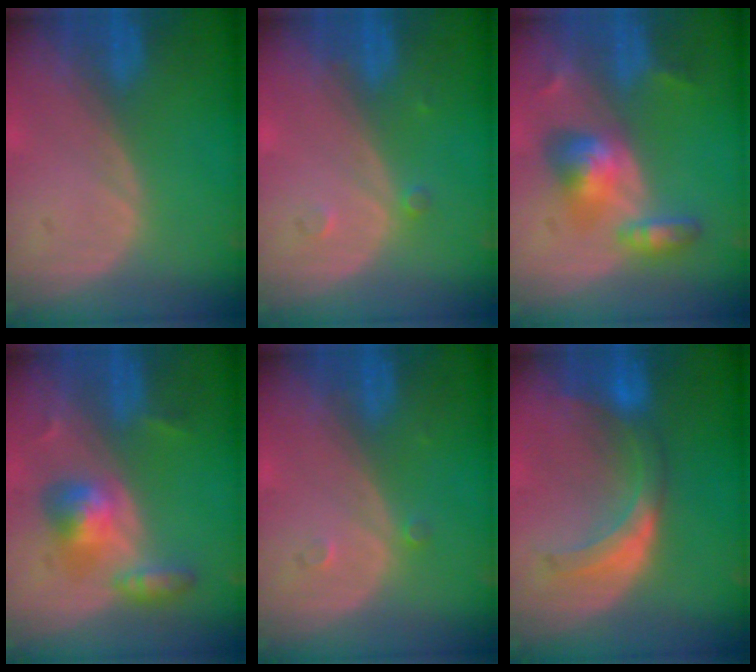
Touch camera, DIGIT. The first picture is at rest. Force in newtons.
{"total": 1.3, "press": 1.3, "slide": 0.1}
{"total": 6.2, "press": 6.0, "slide": 1.5}
{"total": 5.7, "press": 5.5, "slide": 1.5}
{"total": 1.2, "press": 1.0, "slide": 0.7}
{"total": 6.6, "press": 6.6, "slide": 0.6}